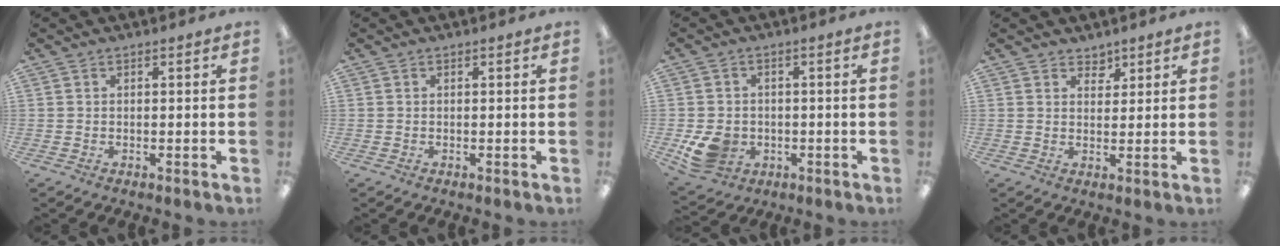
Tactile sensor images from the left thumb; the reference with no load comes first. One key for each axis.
{"total": 0.0}
{"total": 8.1, "fx": -2.1, "fy": 6.6, "fz": 4.1, "tx": -0.085, "ty": 0.007, "tz": -0.036}
{"total": 3.0, "fx": 2.5, "fy": 1.7, "fz": 0.1, "tx": 0.008, "ty": -0.015, "tz": 0.044}